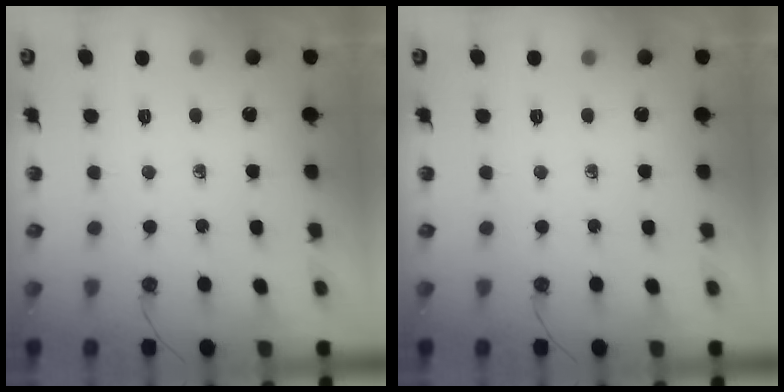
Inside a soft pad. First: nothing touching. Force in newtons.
{"total": 0.0}